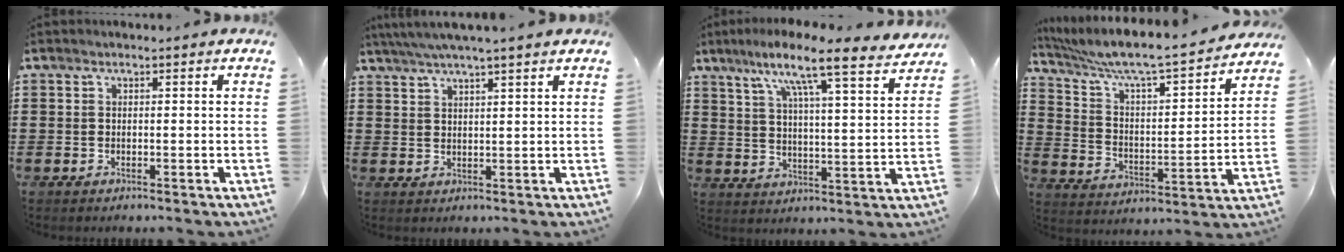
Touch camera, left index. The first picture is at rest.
{"total": 3.7, "force": [3.1, -0.4, 1.9], "torque": [-0.044, -0.004, 0.057]}
{"total": 9.8, "force": [7.8, 0.2, 6.0], "torque": [-0.120, -0.054, 0.119]}
{"total": 6.6, "force": [5.6, 0.3, 3.5], "torque": [-0.093, -0.047, 0.086]}